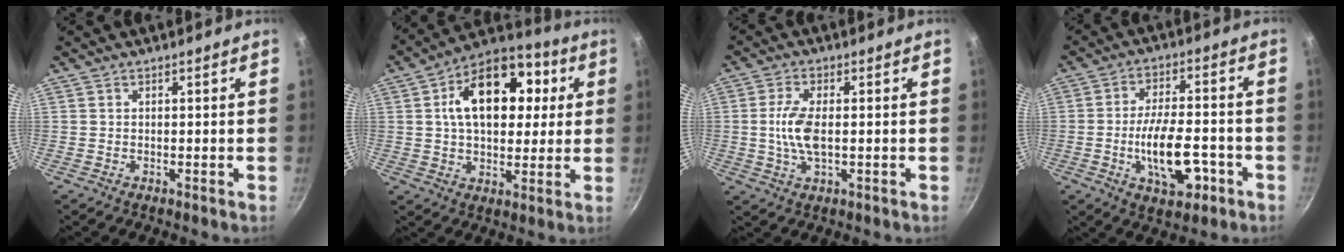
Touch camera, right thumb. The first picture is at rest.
{"total": 18.6, "force": [4.2, 11.5, 14.1], "torque": [-0.179, 0.018, 0.059]}
{"total": 7.0, "force": [-0.1, 3.1, 6.2], "torque": [-0.137, -0.001, -0.003]}
{"total": 12.1, "force": [-3.8, 5.7, 10.0], "torque": [-0.159, 0.021, -0.060]}